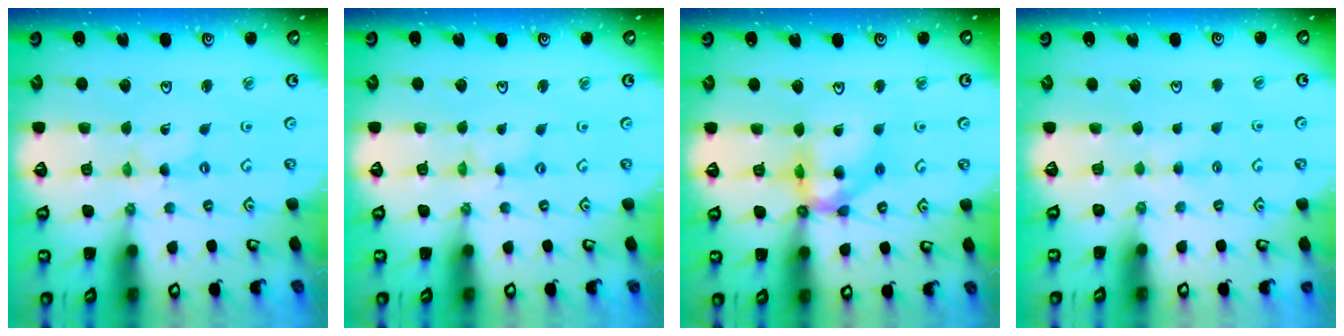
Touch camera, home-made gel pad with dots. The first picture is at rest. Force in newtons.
{"total": 0.7, "press": 0.7, "slide": 0.2}
{"total": 11.7, "press": 11.6, "slide": 1.1}
{"total": 2.8, "press": 2.7, "slide": 0.5}